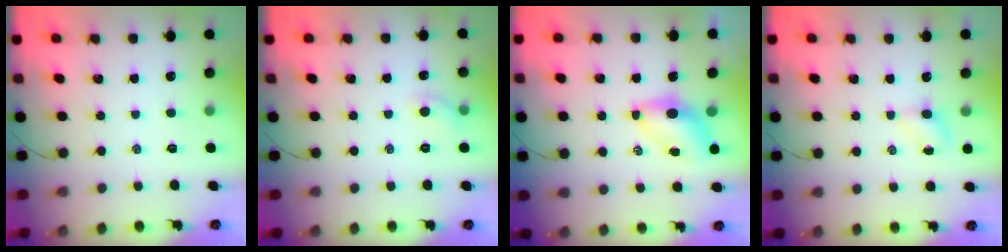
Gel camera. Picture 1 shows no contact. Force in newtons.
{"total": 5.3, "press": 5.1, "slide": 1.4}
{"total": 6.6, "press": 6.5, "slide": 1.2}
{"total": 3.7, "press": 3.6, "slide": 1.2}